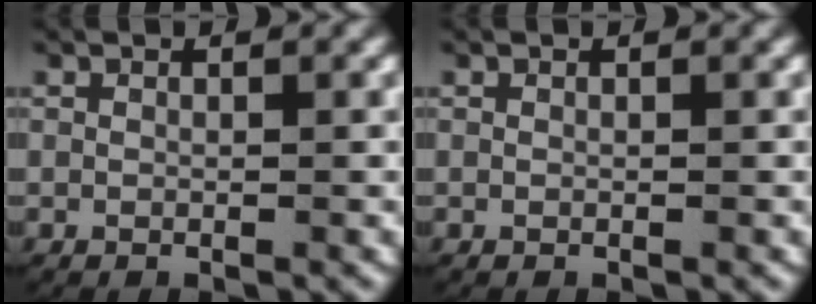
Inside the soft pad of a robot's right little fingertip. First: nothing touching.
{"total": 0.0}